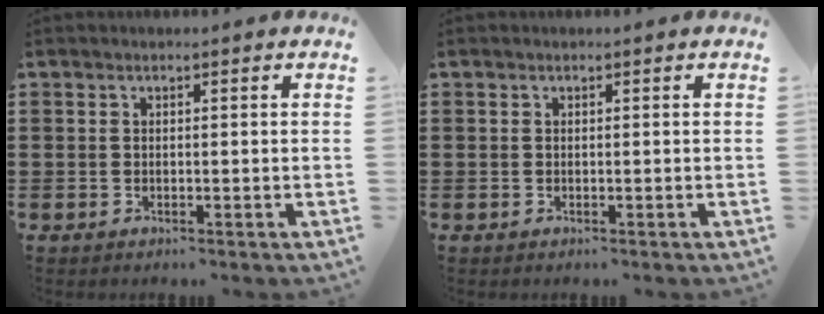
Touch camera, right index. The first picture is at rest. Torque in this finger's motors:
{"motor_torque": [0.00, 0.00, 0.00, 0.00]}